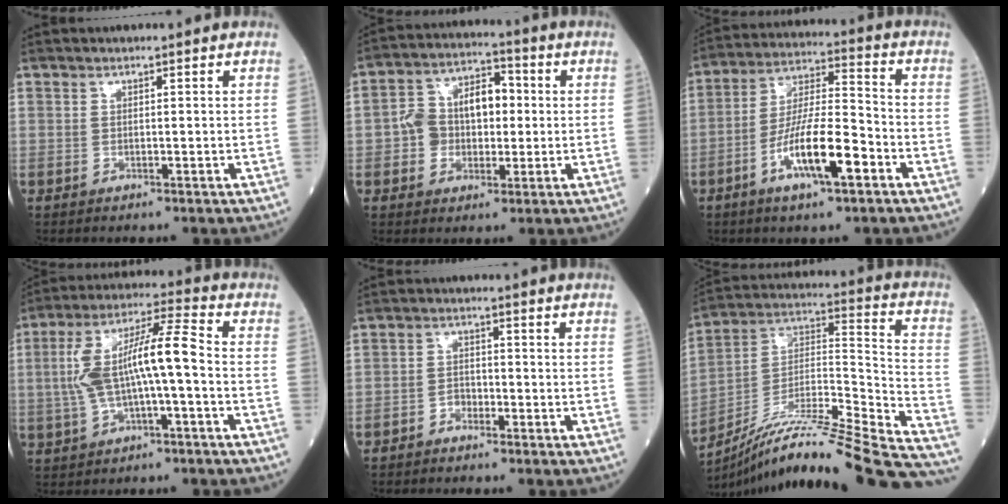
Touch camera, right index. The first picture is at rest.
{"total": 9.0, "force": [-0.2, 6.2, 6.6], "torque": [-0.115, 0.037, -0.004]}
{"total": 12.3, "force": [-5.3, 2.2, 10.8], "torque": [-0.204, -0.004, -0.098]}
{"total": 11.7, "force": [-0.9, 1.8, 11.5], "torque": [-0.222, 0.032, -0.015]}
{"total": 2.1, "force": [-1.6, 1.2, 0.5], "torque": [-0.006, 0.006, -0.032]}
{"total": 32.0, "force": [-27.5, 1.4, 16.2], "torque": [-0.190, -0.014, -0.418]}